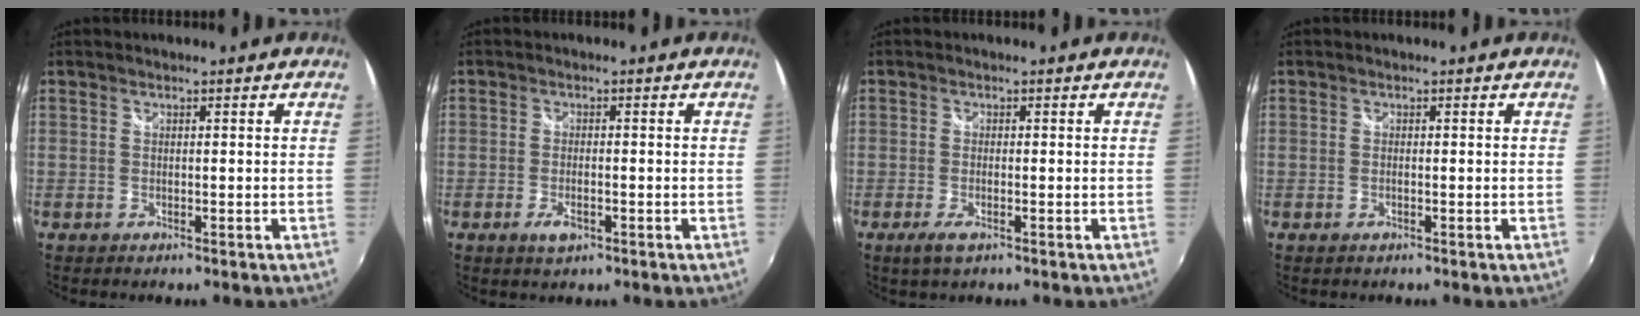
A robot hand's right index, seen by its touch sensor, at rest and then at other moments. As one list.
[{"total": 3.3, "force": [-1.5, 1.4, 2.6], "torque": [-0.054, -0.006, -0.026]}, {"total": 3.1, "force": [-1.5, 0.7, 2.7], "torque": [-0.054, -0.009, -0.024]}, {"total": 0.6, "force": [-0.2, 0.1, 0.6], "torque": [-0.012, 0.000, -0.006]}]